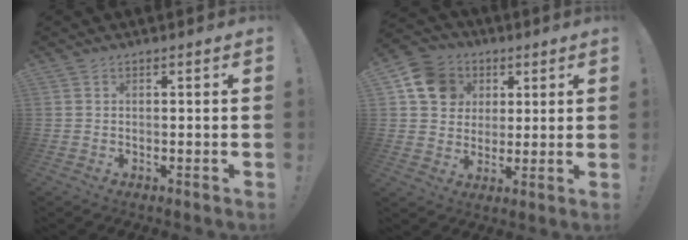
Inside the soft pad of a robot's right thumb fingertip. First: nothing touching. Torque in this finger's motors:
{"motor_torque": [0.42, 1.12, 0.43, 0.02, 0.00]}